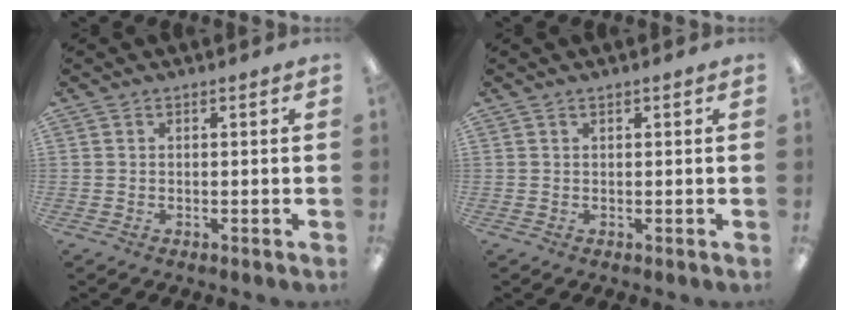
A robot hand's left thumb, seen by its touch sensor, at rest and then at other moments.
{"total": 0.6, "force": [0.4, 0.2, 0.3], "torque": [-0.007, 0.001, 0.008]}